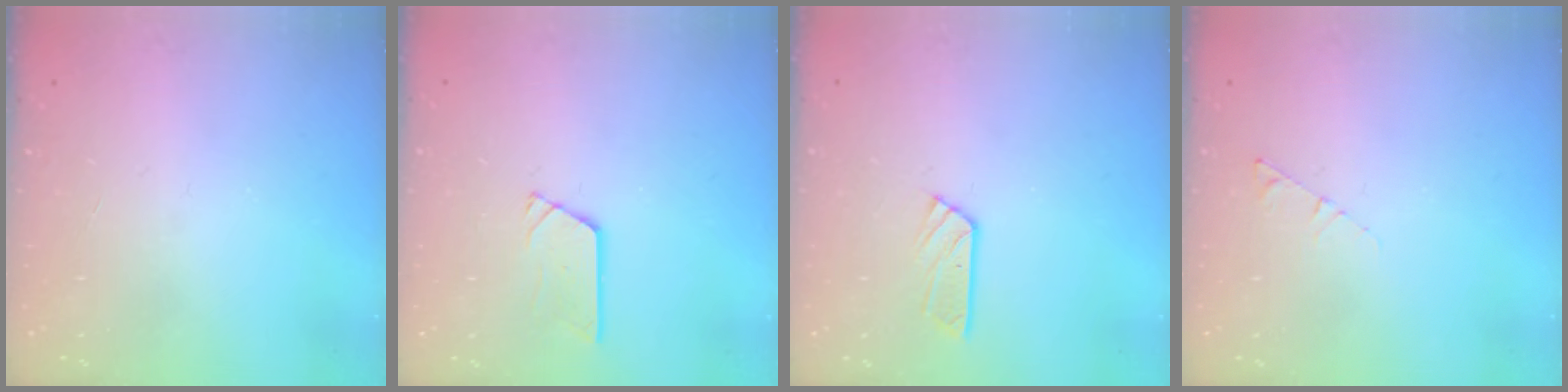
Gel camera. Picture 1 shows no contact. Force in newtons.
{"total": 4.3, "press": 4.3, "slide": 0.4}
{"total": 4.0, "press": 4.0, "slide": 0.3}
{"total": 2.7, "press": 2.6, "slide": 0.3}